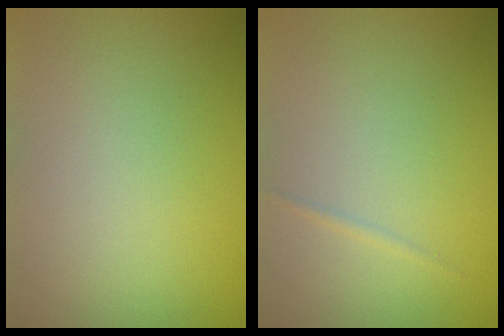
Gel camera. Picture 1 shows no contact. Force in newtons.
{"total": 0.5, "press": 0.5, "slide": 0.0}